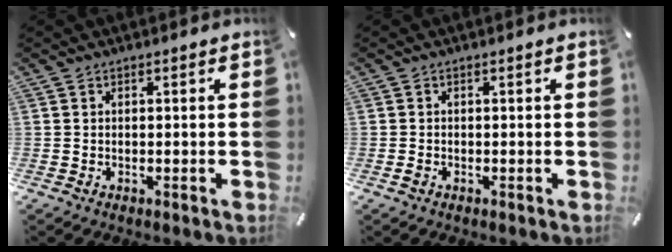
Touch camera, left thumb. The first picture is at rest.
{"total": 0.8, "force": [-0.3, 0.5, 0.5], "torque": [-0.008, 0.000, -0.007]}